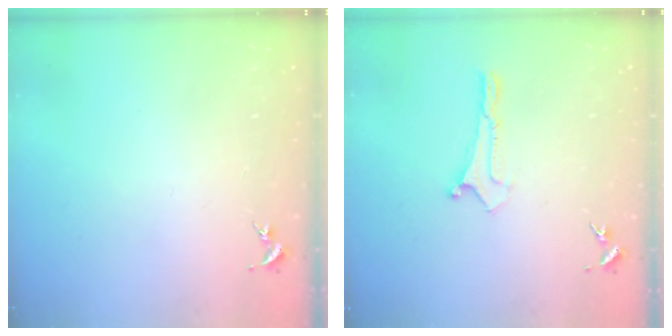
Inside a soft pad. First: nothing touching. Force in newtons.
{"total": 0.0}